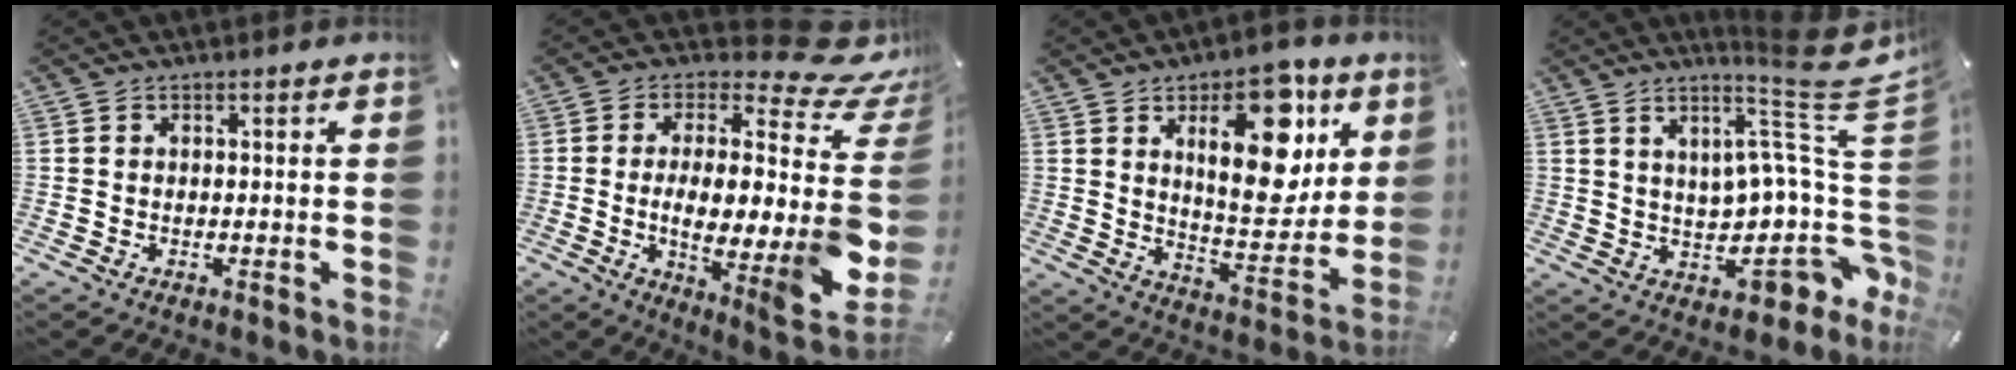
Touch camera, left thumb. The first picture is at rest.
{"total": 18.6, "force": [1.9, 7.1, 17.0], "torque": [-0.213, -0.082, 0.027]}
{"total": 19.7, "force": [8.8, 9.8, 14.6], "torque": [-0.189, -0.041, 0.141]}
{"total": 17.7, "force": [4.6, 7.0, 15.6], "torque": [-0.178, -0.078, 0.068]}